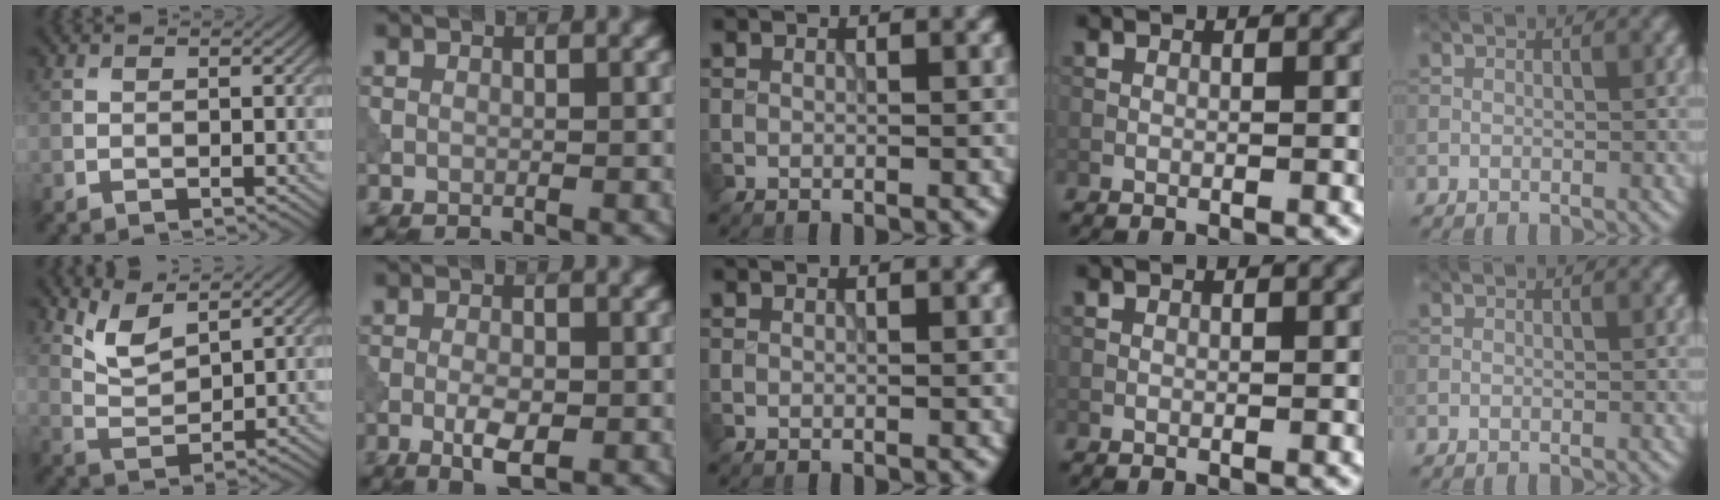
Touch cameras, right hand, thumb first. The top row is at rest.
{"thumb": {"total": 4.9, "force": [3.5, 1.5, 3.0], "torque": [-0.078, -0.006, 0.077]}, "index": {"total": 3.3, "force": [-1.1, 1.3, 2.8], "torque": [-0.053, -0.002, -0.022]}}